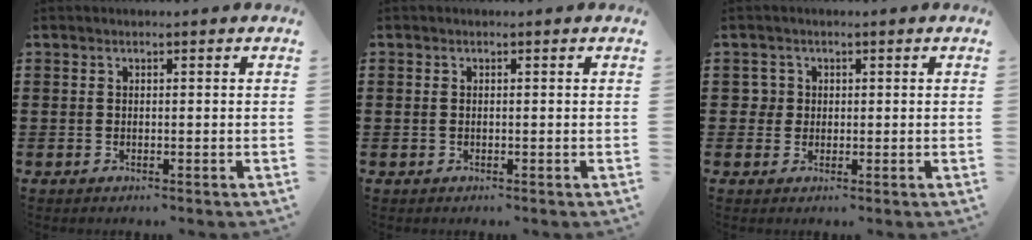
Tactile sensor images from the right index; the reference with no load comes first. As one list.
[{"total": 0.5, "force": [0.0, 0.3, 0.5], "torque": [-0.012, 0.000, -0.001]}, {"total": 2.2, "force": [0.3, 2.1, 0.7], "torque": [-0.022, 0.010, 0.004]}]